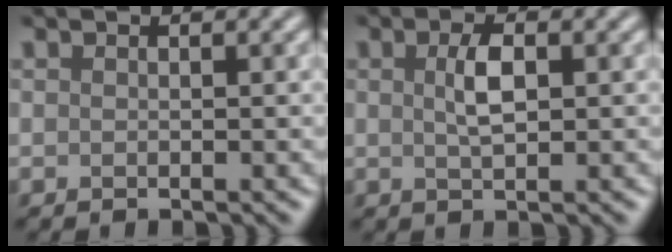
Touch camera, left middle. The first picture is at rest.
{"total": 2.4, "force": [0.5, 0.9, 2.2], "torque": [-0.047, 0.002, 0.009]}